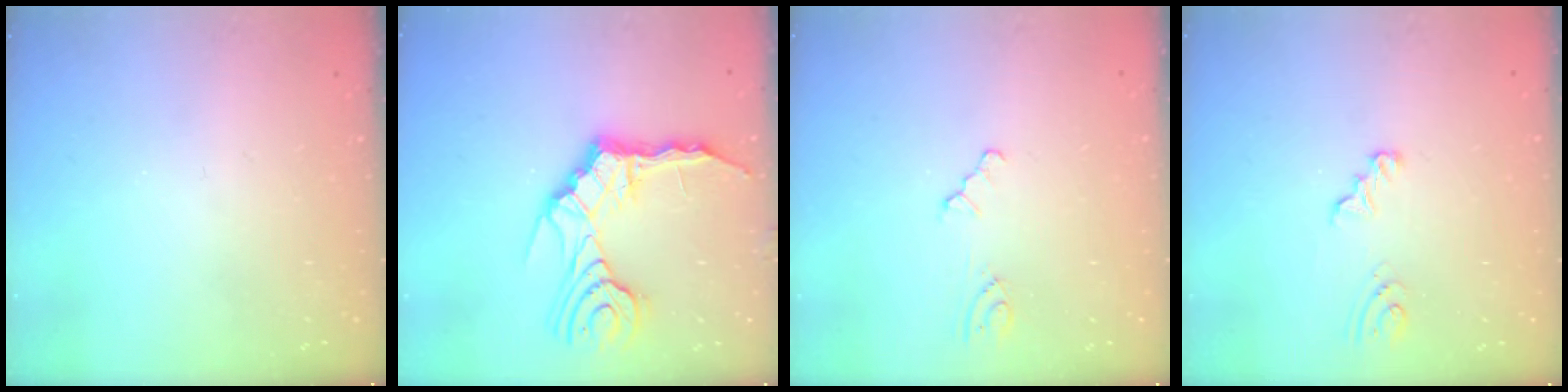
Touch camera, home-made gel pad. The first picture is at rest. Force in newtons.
{"total": 16.2, "press": 15.6, "slide": 4.4}
{"total": 2.5, "press": 2.5, "slide": 0.5}
{"total": 3.0, "press": 3.0, "slide": 0.3}